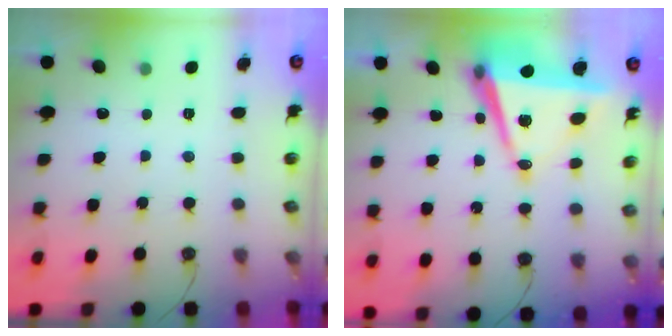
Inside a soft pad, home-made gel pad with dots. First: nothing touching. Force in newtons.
{"total": 10.3, "press": 9.6, "slide": 3.9}